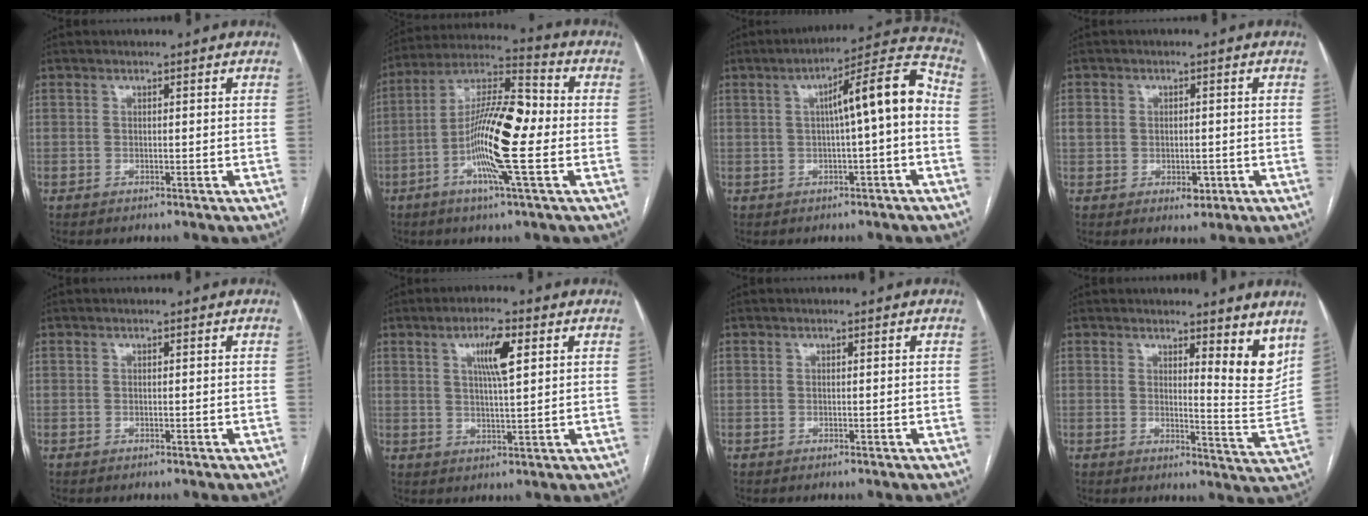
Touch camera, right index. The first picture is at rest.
{"total": 15.2, "force": [-2.7, 1.5, 14.9], "torque": [-0.275, 0.010, -0.056]}
{"total": 10.5, "force": [0.2, 0.6, 10.5], "torque": [-0.148, 0.034, 0.001]}
{"total": 4.4, "force": [-0.7, 3.4, 2.7], "torque": [-0.039, 0.010, 0.001]}
{"total": 0.0}
{"total": 6.1, "force": [2.4, 0.7, 5.5], "torque": [-0.099, 0.002, 0.041]}
{"total": 0.0}
{"total": 6.7, "force": [4.7, 0.8, 4.7], "torque": [-0.054, -0.031, 0.060]}